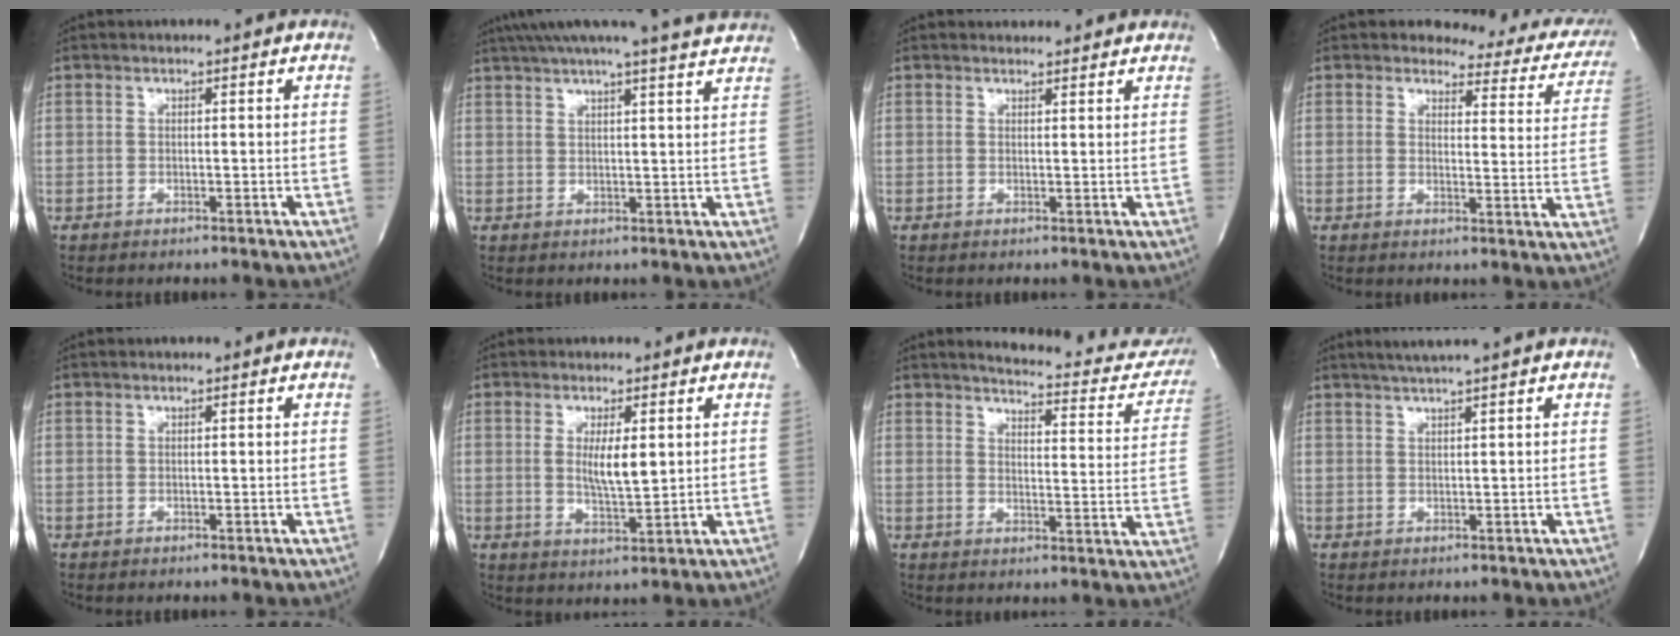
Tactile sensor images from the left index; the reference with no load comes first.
{"total": 16.3, "force": [14.8, -0.8, 6.8], "torque": [-0.118, -0.005, 0.189]}
{"total": 3.5, "force": [3.4, 0.9, 0.3], "torque": [-0.014, 0.009, 0.037]}
{"total": 12.4, "force": [11.3, 4.4, 2.4], "torque": [0.001, -0.053, 0.094]}
{"total": 0.0}
{"total": 4.8, "force": [0.8, 1.0, 4.6], "torque": [-0.089, -0.016, 0.017]}
{"total": 17.1, "force": [16.1, 3.5, 4.5], "torque": [-0.035, -0.073, 0.166]}
{"total": 3.7, "force": [2.9, -1.0, 2.1], "torque": [-0.036, 0.004, 0.053]}